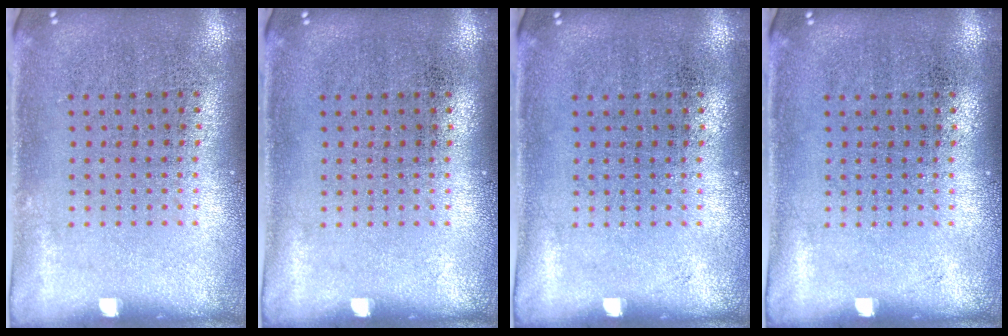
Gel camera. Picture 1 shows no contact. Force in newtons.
{"total": 0.0}
{"total": 0.0}
{"total": 0.0}